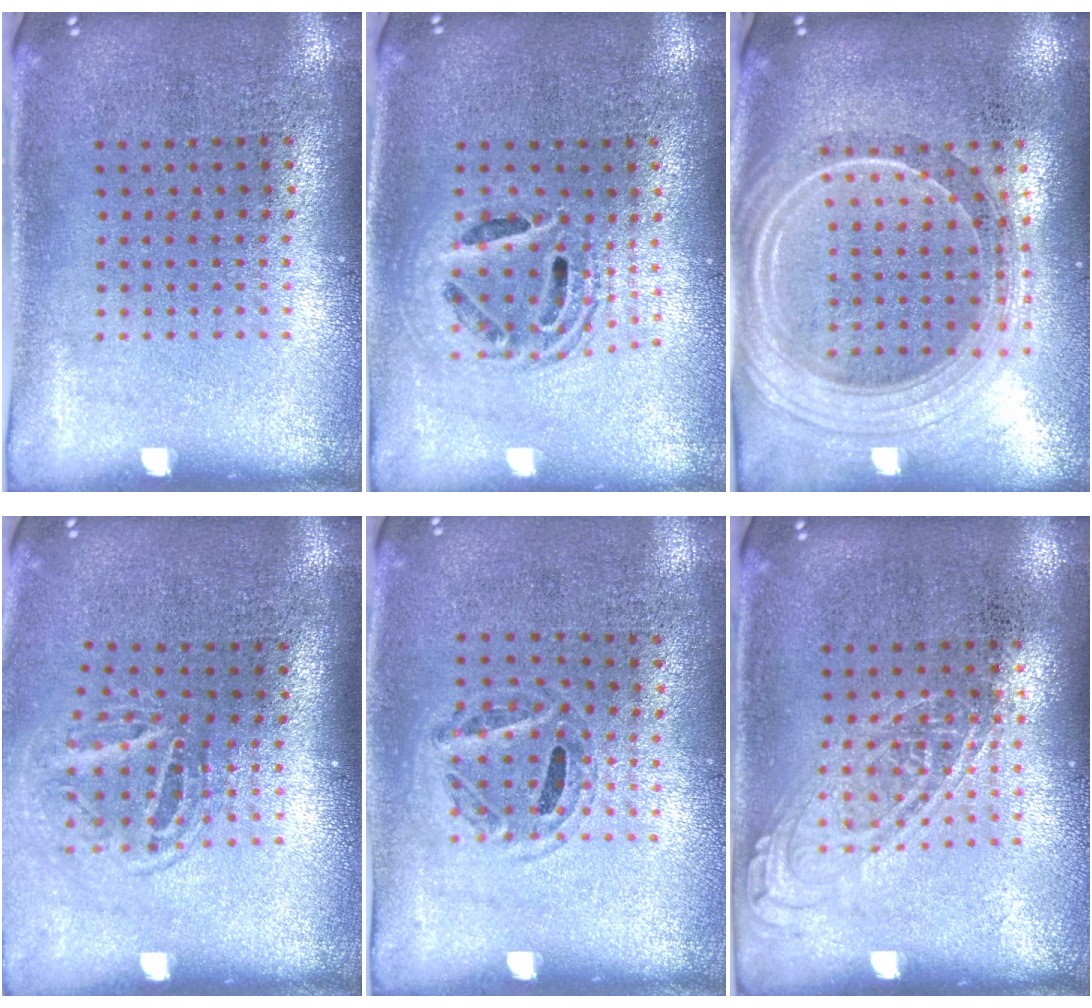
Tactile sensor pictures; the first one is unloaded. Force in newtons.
{"total": 1.6, "press": 1.3, "slide": 0.9}
{"total": 2.4, "press": 2.1, "slide": 1.2}
{"total": 1.6, "press": 1.1, "slide": 1.2}
{"total": 1.0, "press": 0.7, "slide": 0.7}
{"total": 1.0, "press": 1.0, "slide": 0.2}